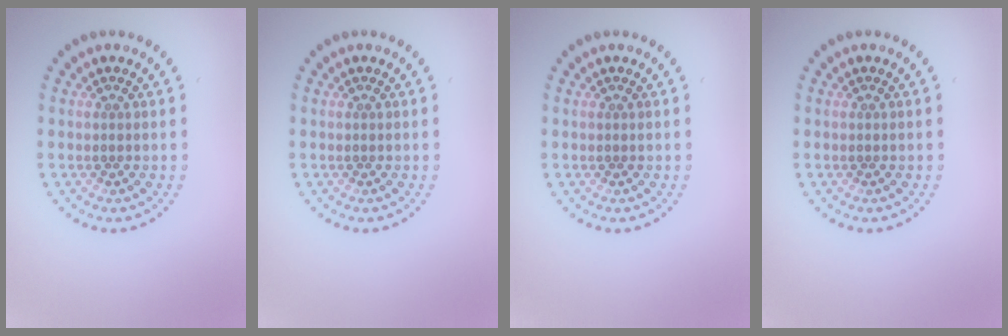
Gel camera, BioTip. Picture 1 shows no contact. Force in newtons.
{"total": 0.0}
{"total": 0.0}
{"total": 0.0}